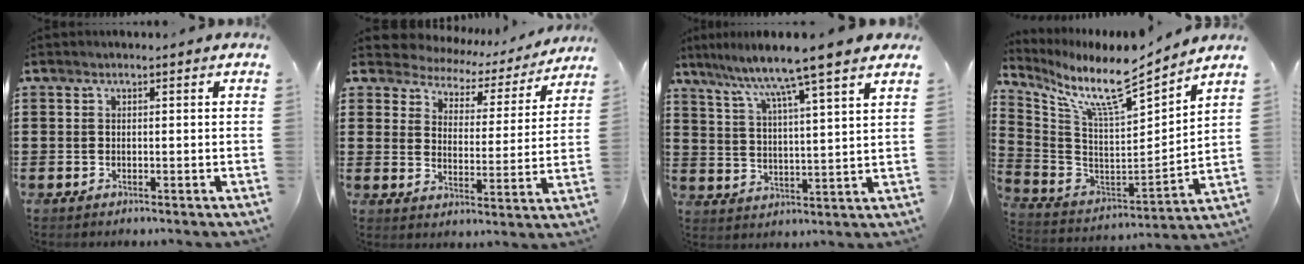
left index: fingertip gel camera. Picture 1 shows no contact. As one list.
[{"total": 3.9, "force": [3.7, 1.3, 0.2], "torque": [-0.032, -0.027, 0.057]}, {"total": 7.2, "force": [6.1, -1.2, 3.7], "torque": [-0.097, -0.042, 0.094]}, {"total": 10.1, "force": [8.2, 0.9, 5.8], "torque": [-0.147, -0.066, 0.135]}]